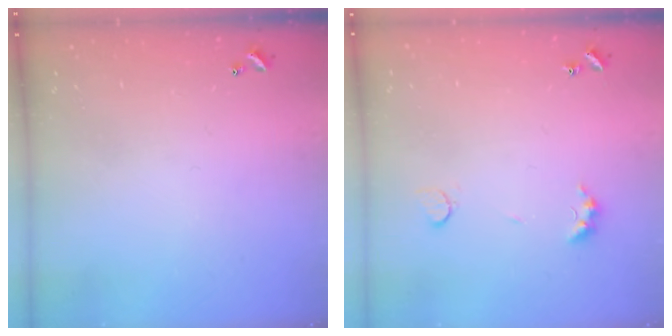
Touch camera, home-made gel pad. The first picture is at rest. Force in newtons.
{"total": 3.9, "press": 3.9, "slide": 0.6}